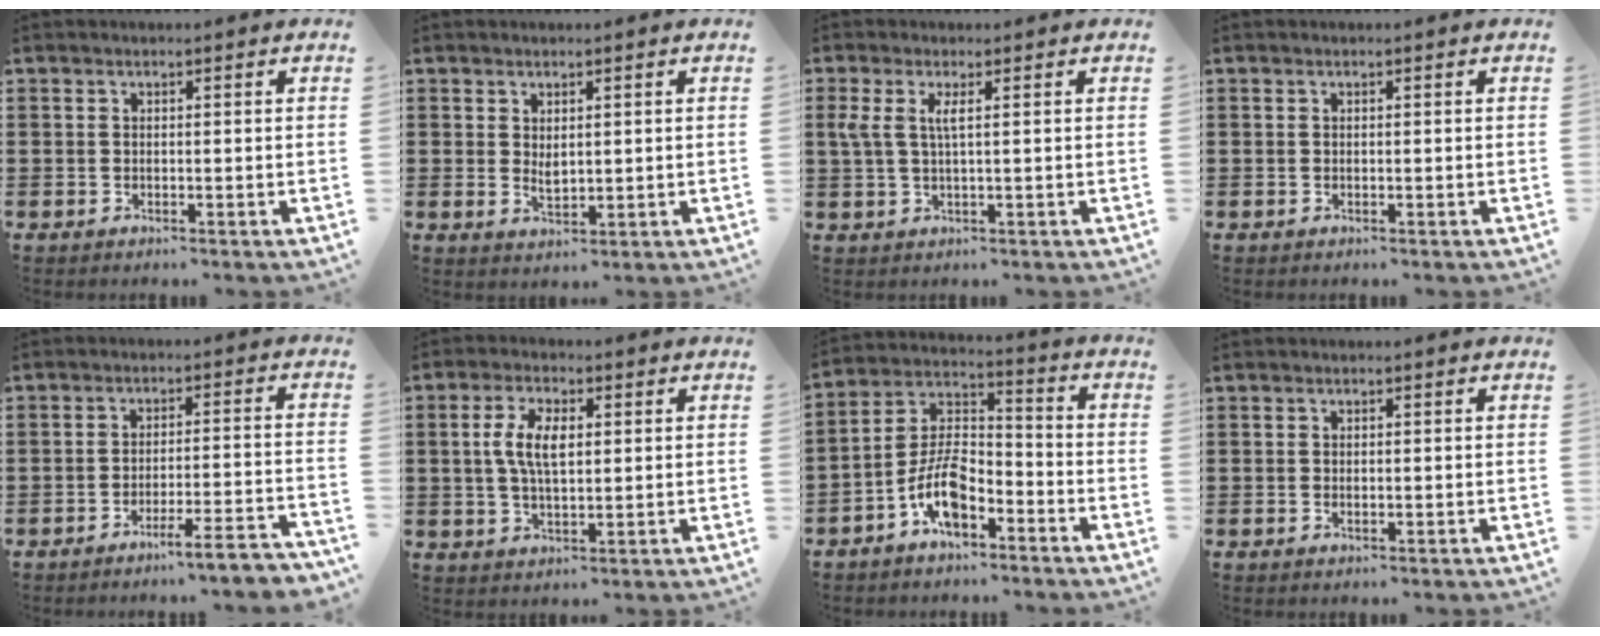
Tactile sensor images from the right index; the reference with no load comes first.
{"total": 1.9, "force": [0.8, 0.9, 1.5], "torque": [-0.030, 0.000, 0.014]}
{"total": 3.1, "force": [0.8, 0.7, 2.9], "torque": [-0.076, -0.004, 0.007]}
{"total": 0.0}
{"total": 5.3, "force": [-4.6, -0.4, 2.7], "torque": [-0.042, -0.014, -0.085]}
{"total": 6.3, "force": [0.8, 2.9, 5.5], "torque": [-0.119, 0.010, 0.010]}
{"total": 8.8, "force": [-5.2, 3.9, 5.9], "torque": [-0.140, 0.002, -0.102]}
{"total": 0.5, "force": [0.0, 0.2, 0.5], "torque": [-0.010, -0.001, -0.001]}